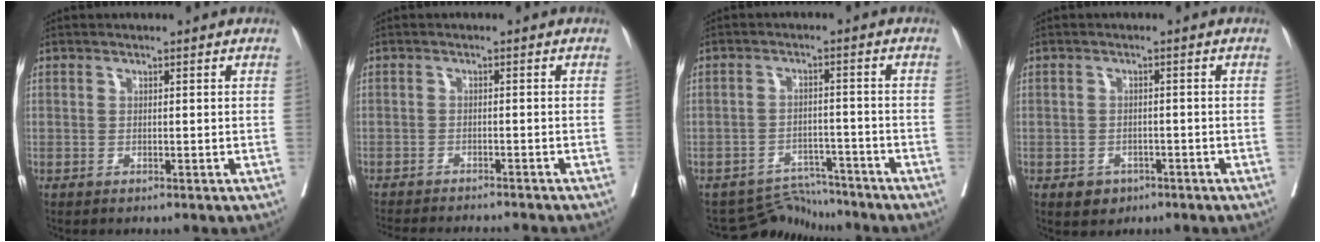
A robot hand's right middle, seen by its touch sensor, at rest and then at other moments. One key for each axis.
{"total": 12.3, "fx": -11.5, "fy": 1.0, "fz": 4.5, "tx": -0.071, "ty": -0.018, "tz": -0.151}
{"total": 5.5, "fx": -5.3, "fy": 0.7, "fz": -1.6, "tx": 0.022, "ty": 0.010, "tz": -0.082}
{"total": 2.7, "fx": -1.6, "fy": 2.0, "fz": 0.8, "tx": -0.016, "ty": 0.003, "tz": -0.016}